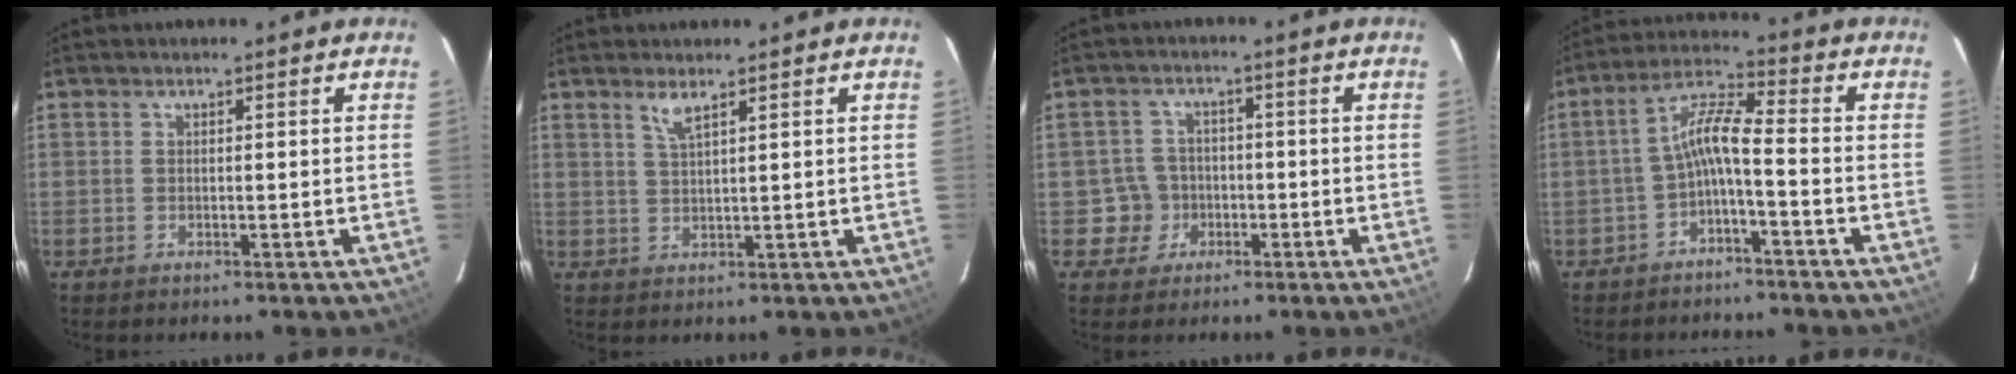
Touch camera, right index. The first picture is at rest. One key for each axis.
{"total": 2.6, "fx": 1.8, "fy": 0.2, "fz": 1.8, "tx": -0.038, "ty": 0.000, "tz": 0.036}
{"total": 4.9, "fx": -1.5, "fy": 4.6, "fz": -0.2, "tx": 0.003, "ty": 0.023, "tz": -0.022}
{"total": 6.1, "fx": -2.7, "fy": 0.7, "fz": 5.5, "tx": -0.130, "ty": 0.018, "tz": -0.051}